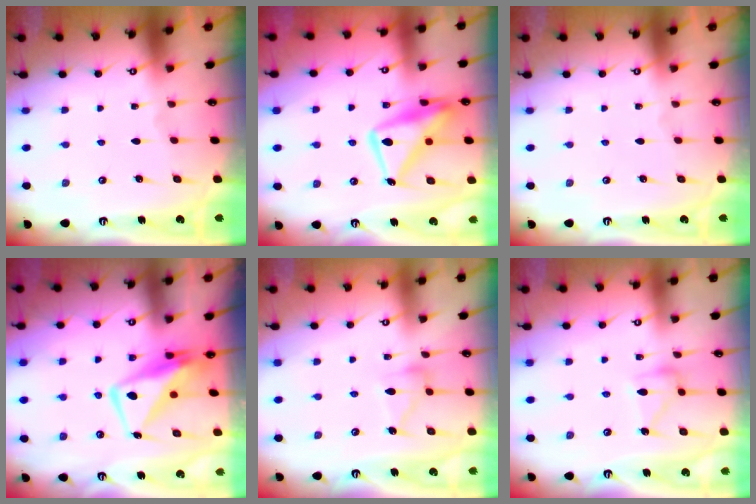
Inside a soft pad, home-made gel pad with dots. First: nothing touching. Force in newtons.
{"total": 16.5, "press": 16.4, "slide": 1.5}
{"total": 0.0}
{"total": 11.5, "press": 11.4, "slide": 1.2}
{"total": 10.8, "press": 10.8, "slide": 0.6}
{"total": 12.0, "press": 11.9, "slide": 0.6}